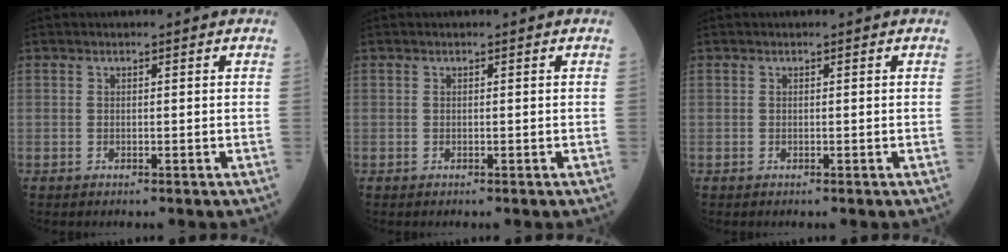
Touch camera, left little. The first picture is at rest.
{"total": 0.0}
{"total": 0.0}